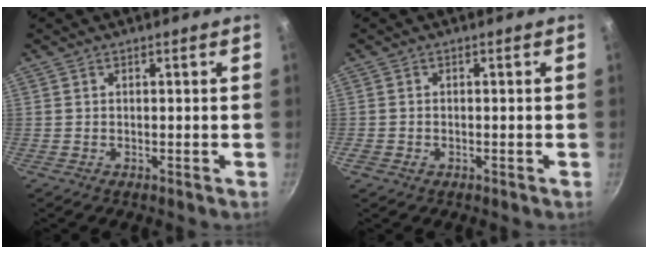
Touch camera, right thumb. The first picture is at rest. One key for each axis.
{"total": 1.2, "fx": -0.6, "fy": 0.9, "fz": 0.6, "tx": -0.011, "ty": 0.000, "tz": -0.011}